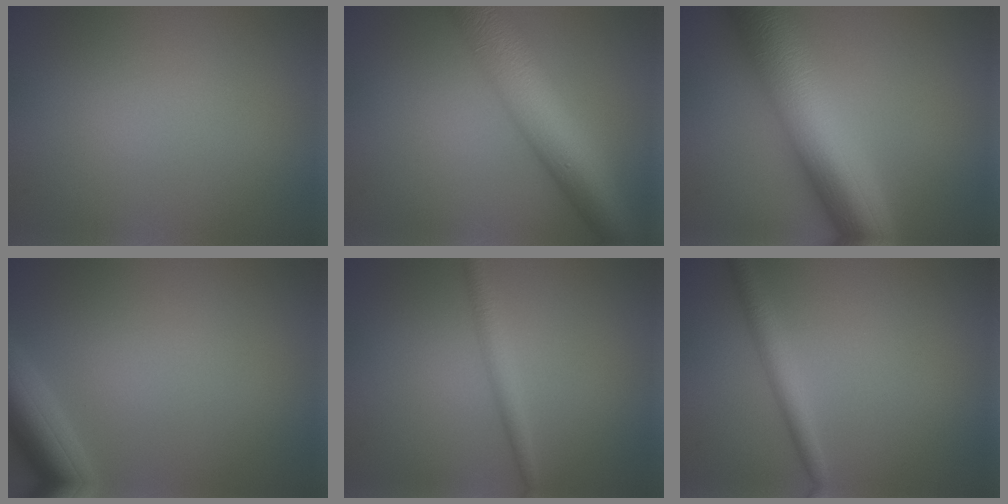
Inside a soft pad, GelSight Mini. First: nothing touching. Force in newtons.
{"total": 9.3, "press": 9.3, "slide": 0.3}
{"total": 12.1, "press": 12.1, "slide": 0.2}
{"total": 4.6, "press": 4.6, "slide": 0.3}
{"total": 1.9, "press": 1.9, "slide": 0.0}
{"total": 2.2, "press": 2.2, "slide": 0.0}